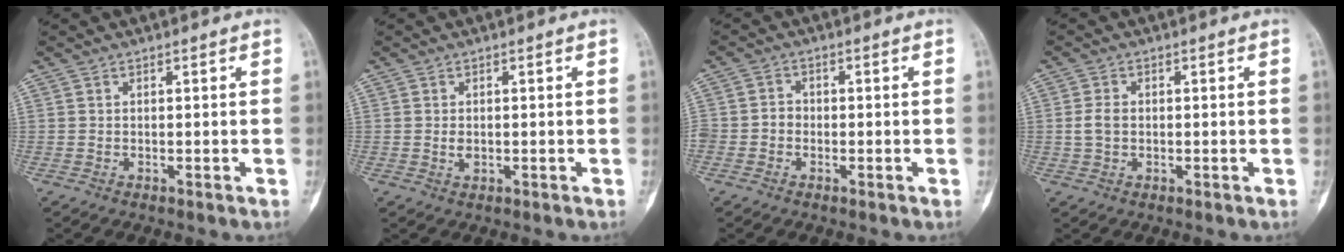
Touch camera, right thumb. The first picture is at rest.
{"total": 1.2, "force": [0.0, 0.8, 1.0], "torque": [-0.014, -0.001, 0.001]}
{"total": 2.7, "force": [-0.9, 2.3, 1.1], "torque": [-0.008, 0.011, -0.022]}
{"total": 2.8, "force": [-0.1, 2.0, 2.0], "torque": [-0.043, 0.007, -0.002]}